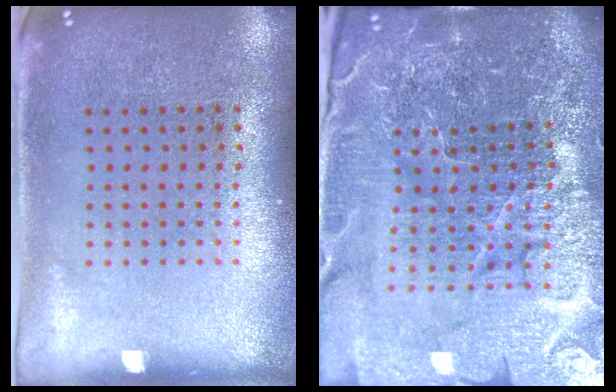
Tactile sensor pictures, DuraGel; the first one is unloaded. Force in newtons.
{"total": 6.7, "press": 5.8, "slide": 3.2}